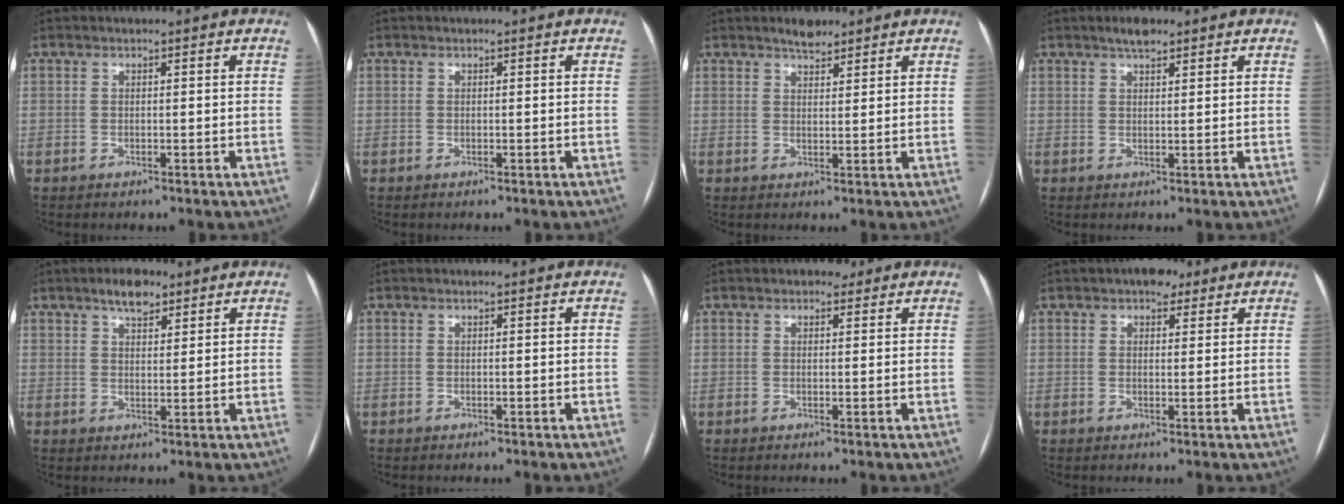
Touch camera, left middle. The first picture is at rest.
{"total": 0.0}
{"total": 3.0, "force": [2.5, 1.2, 1.1], "torque": [-0.020, 0.004, 0.038]}
{"total": 2.7, "force": [2.1, 0.9, 1.5], "torque": [-0.029, 0.007, 0.033]}
{"total": 4.4, "force": [3.1, 1.9, 2.6], "torque": [-0.044, 0.008, 0.051]}
{"total": 0.0}
{"total": 1.8, "force": [1.2, 1.1, 0.6], "torque": [-0.008, 0.006, 0.014]}
{"total": 3.7, "force": [2.4, 2.1, 1.9], "torque": [-0.024, 0.014, 0.033]}